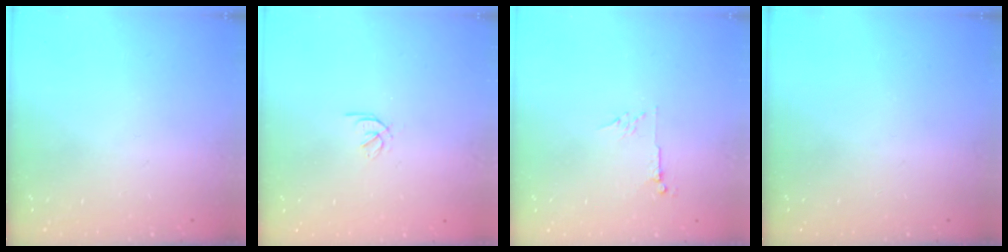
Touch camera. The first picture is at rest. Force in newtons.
{"total": 1.7, "press": 1.6, "slide": 0.6}
{"total": 5.0, "press": 4.9, "slide": 0.4}
{"total": 0.0}